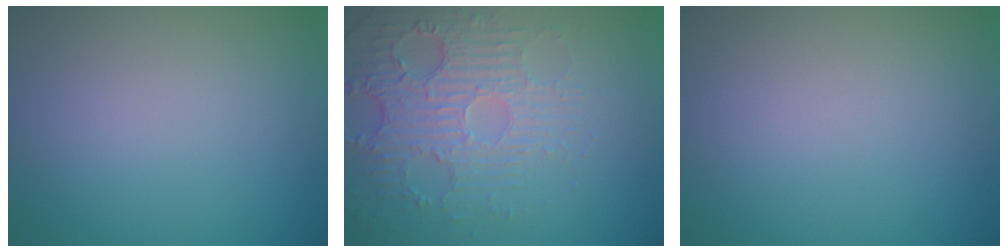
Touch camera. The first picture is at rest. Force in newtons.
{"total": 4.2, "press": 3.7, "slide": 1.9}
{"total": 0.0}